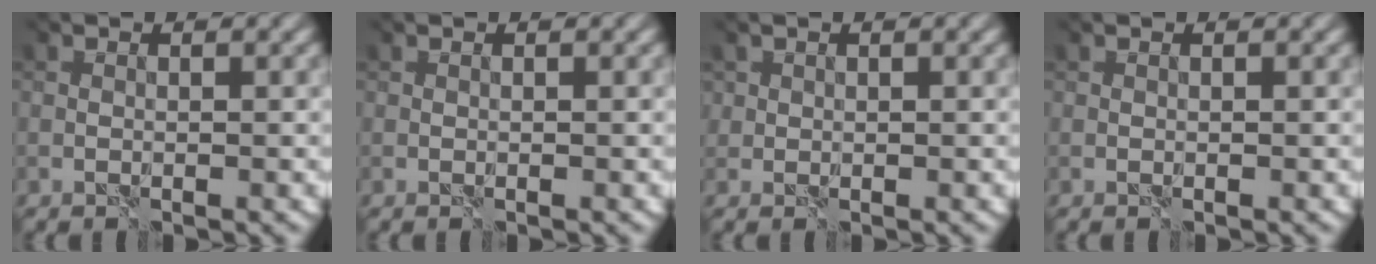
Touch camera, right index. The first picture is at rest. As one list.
[{"total": 0.0}, {"total": 0.9, "force": [0.7, 0.6, -0.3], "torque": [0.010, 0.004, 0.012]}, {"total": 0.0}]